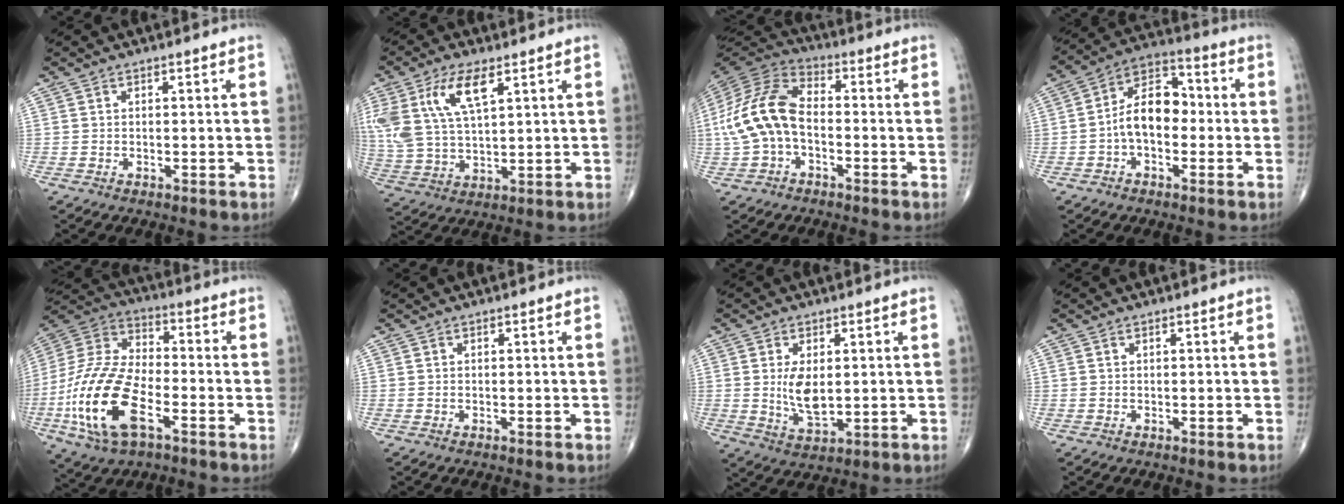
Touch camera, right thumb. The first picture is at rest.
{"total": 13.5, "force": [6.0, 6.0, 10.6], "torque": [-0.224, -0.011, 0.121]}
{"total": 14.3, "force": [-1.6, 8.7, 11.2], "torque": [-0.235, 0.038, -0.039]}
{"total": 10.8, "force": [-1.2, 6.7, 8.3], "torque": [-0.123, 0.040, -0.036]}
{"total": 20.6, "force": [-7.1, 9.9, 16.6], "torque": [-0.350, 0.019, -0.131]}
{"total": 0.0}
{"total": 6.9, "force": [0.8, 3.6, 5.8], "torque": [-0.099, -0.016, 0.023]}
{"total": 0.0}